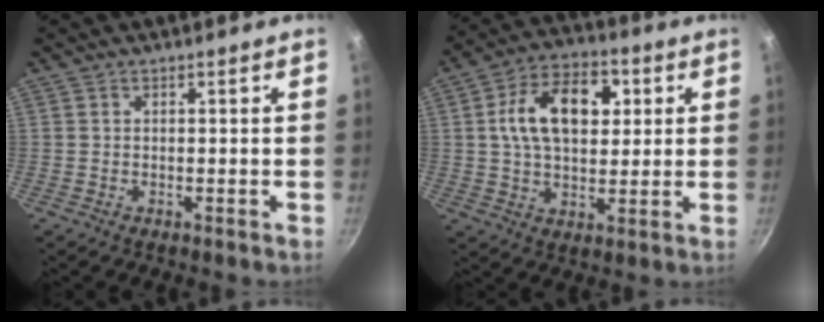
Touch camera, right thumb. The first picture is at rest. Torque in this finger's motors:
{"motor_torque": [0.04, 0.22, 0.50, -0.04, 0.20]}